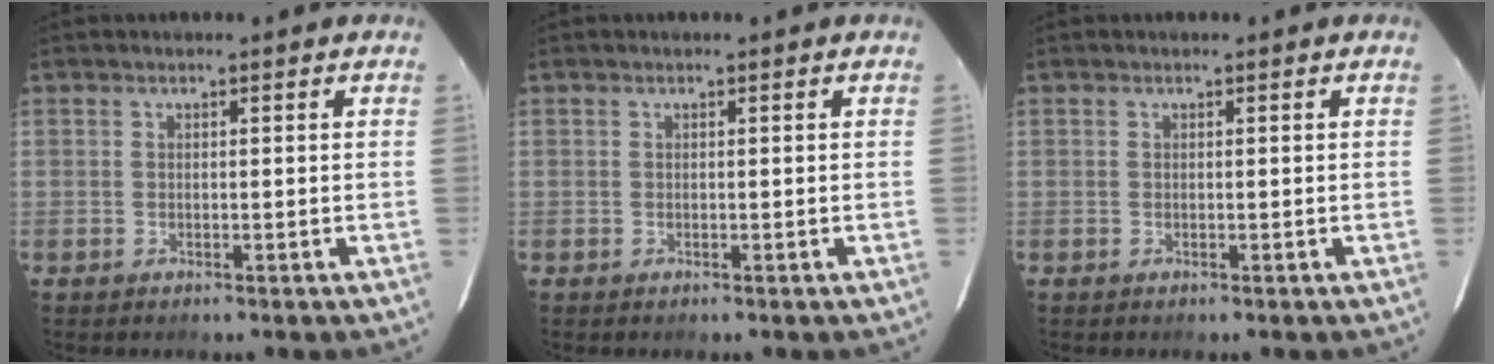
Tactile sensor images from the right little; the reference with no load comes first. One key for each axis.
{"total": 0.0}
{"total": 0.0}